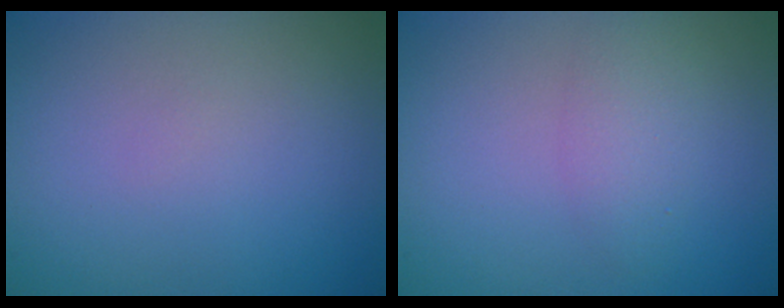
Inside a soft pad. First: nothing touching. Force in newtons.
{"total": 2.2, "press": 2.1, "slide": 0.2}